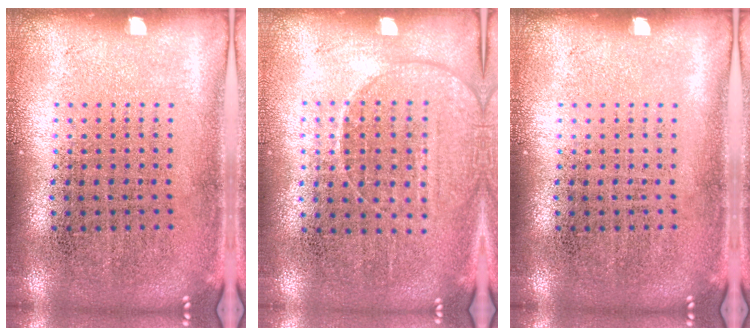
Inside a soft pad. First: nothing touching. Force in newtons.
{"total": 1.4, "press": 1.3, "slide": 0.6}
{"total": 0.0}